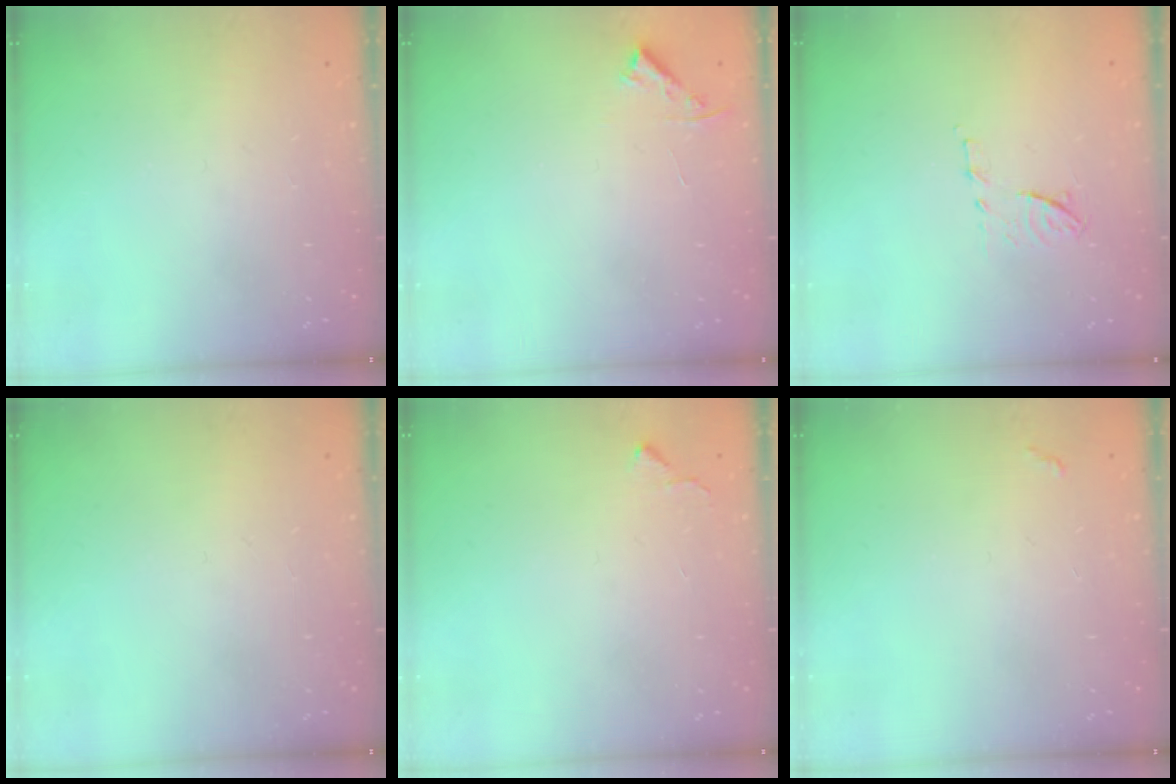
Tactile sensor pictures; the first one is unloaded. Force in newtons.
{"total": 3.8, "press": 3.8, "slide": 0.6}
{"total": 6.8, "press": 6.8, "slide": 0.9}
{"total": 0.0}
{"total": 5.1, "press": 5.0, "slide": 0.7}
{"total": 2.8, "press": 2.8, "slide": 0.4}